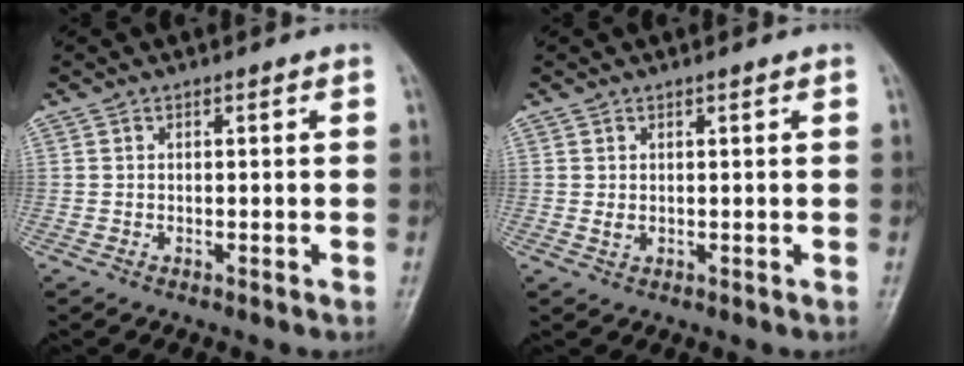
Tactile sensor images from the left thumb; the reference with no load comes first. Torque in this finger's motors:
{"motor_torque": [-0.29, -0.31, 0.33, 0.07, 0.02]}